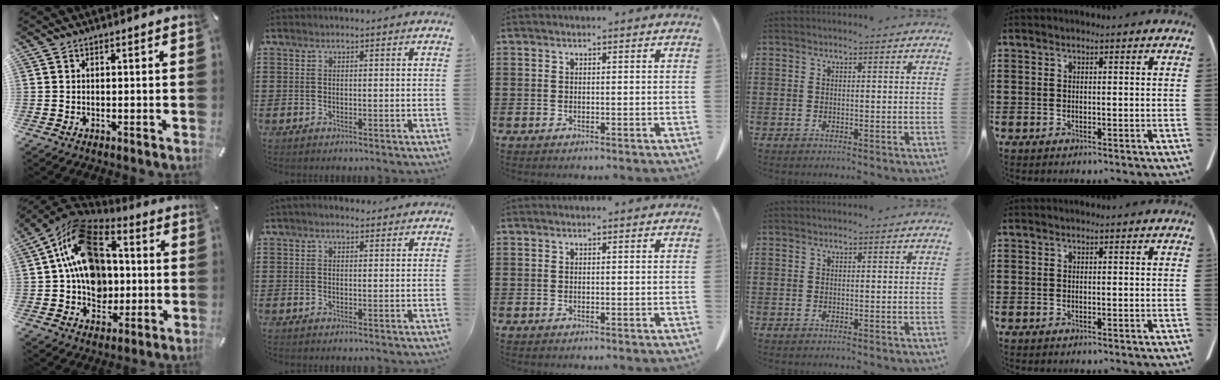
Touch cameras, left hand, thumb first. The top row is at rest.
{"thumb": {"total": 18.8, "force": [2.4, 14.8, 11.4], "torque": [-0.209, -0.008, 0.043]}, "index": {"total": 1.6, "force": [1.2, 0.7, 0.8], "torque": [-0.018, 0.007, 0.022]}}